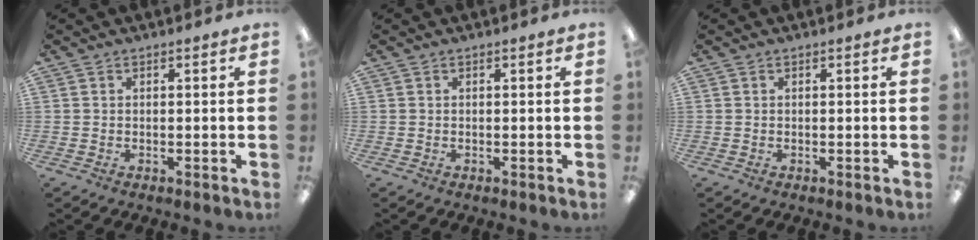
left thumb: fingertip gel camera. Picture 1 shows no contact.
{"total": 0.0}
{"total": 0.0}